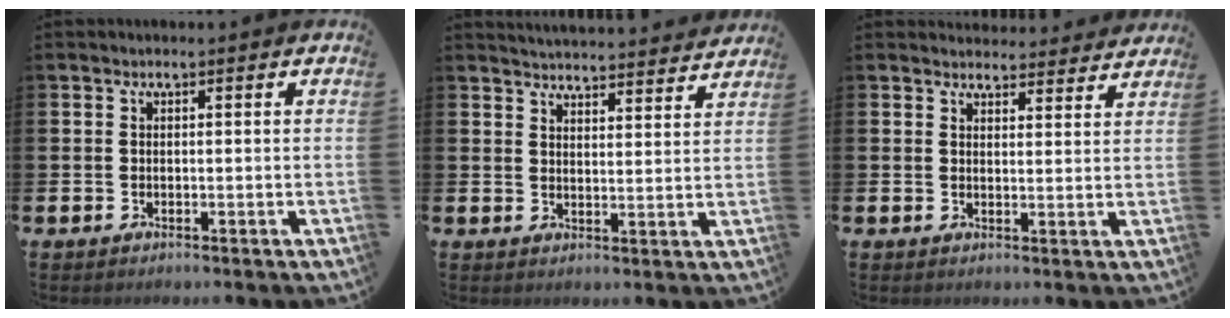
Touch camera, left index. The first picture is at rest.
{"total": 4.8, "force": [4.8, 0.2, 0.1], "torque": [-0.007, -0.039, 0.085]}
{"total": 3.5, "force": [3.5, 0.7, -0.1], "torque": [0.009, -0.025, 0.061]}